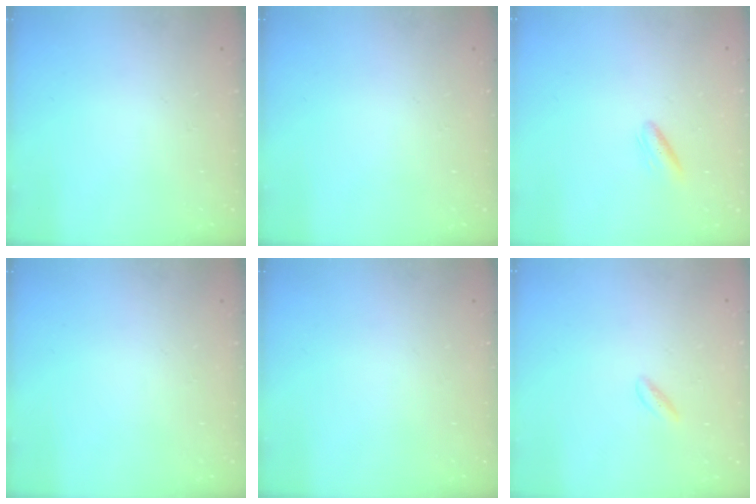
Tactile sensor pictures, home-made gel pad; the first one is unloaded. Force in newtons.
{"total": 0.0}
{"total": 3.3, "press": 3.0, "slide": 1.3}
{"total": 0.0}
{"total": 0.0}
{"total": 1.5, "press": 1.2, "slide": 0.9}